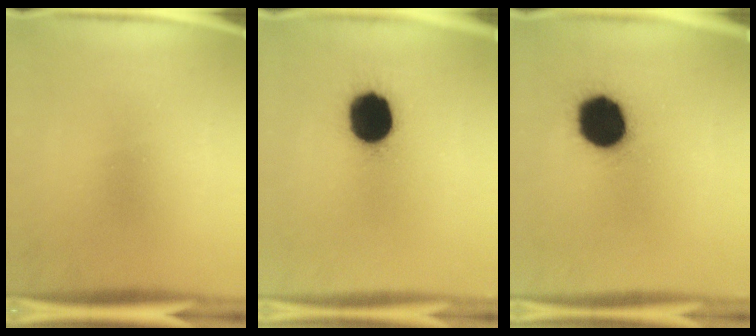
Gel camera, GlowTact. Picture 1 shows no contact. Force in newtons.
{"total": 16.0}
{"total": 16.8}